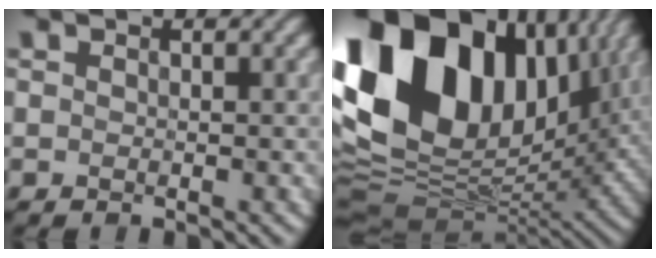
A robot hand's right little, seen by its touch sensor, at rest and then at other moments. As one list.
[{"total": 18.2, "force": [5.3, 12.2, 12.4], "torque": [-0.268, 0.023, 0.091]}]